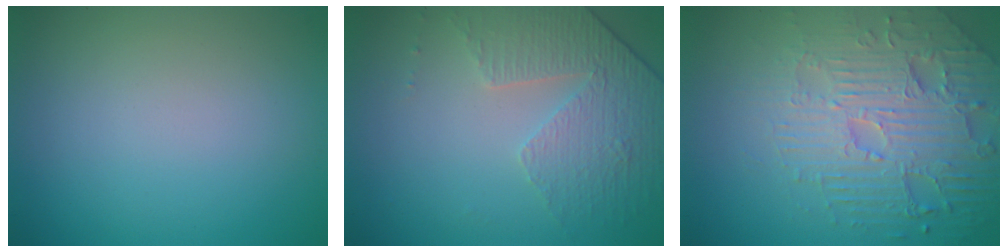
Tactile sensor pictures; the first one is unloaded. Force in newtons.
{"total": 4.6, "press": 3.3, "slide": 3.3}
{"total": 6.9, "press": 5.3, "slide": 4.4}